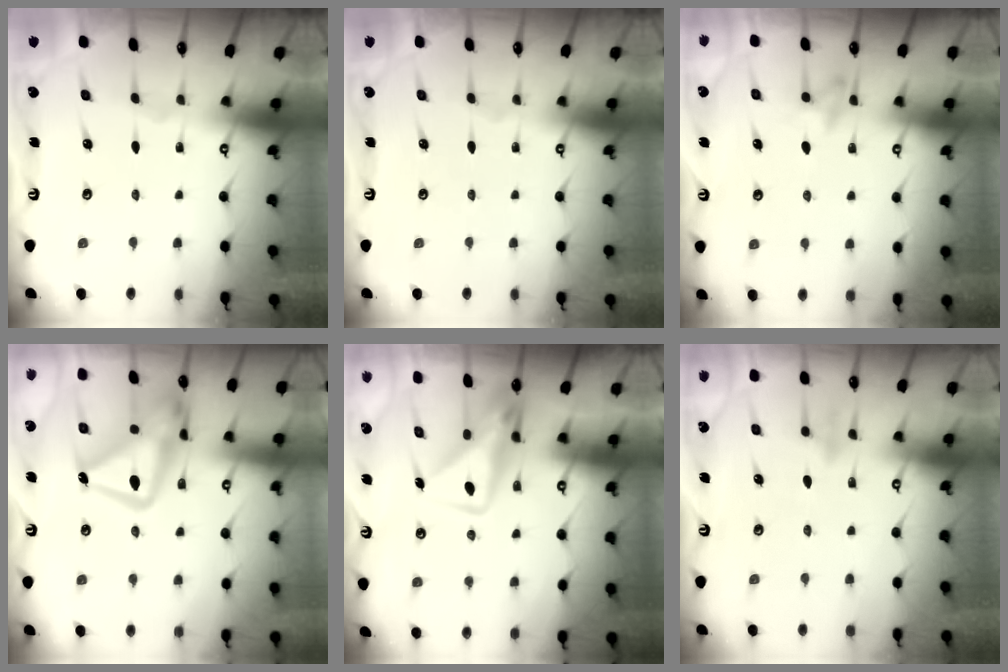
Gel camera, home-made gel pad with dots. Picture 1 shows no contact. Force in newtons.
{"total": 0.0}
{"total": 7.8, "press": 7.7, "slide": 1.5}
{"total": 18.9, "press": 18.8, "slide": 1.8}
{"total": 11.0, "press": 10.9, "slide": 0.9}
{"total": 8.7, "press": 8.6, "slide": 1.3}